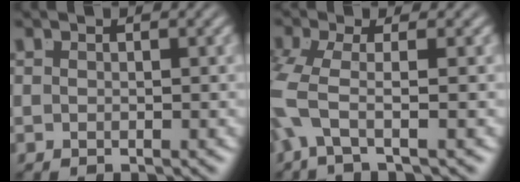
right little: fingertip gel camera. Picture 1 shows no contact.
{"total": 4.2, "force": [-0.5, 2.0, 3.7], "torque": [-0.108, -0.015, -0.007]}